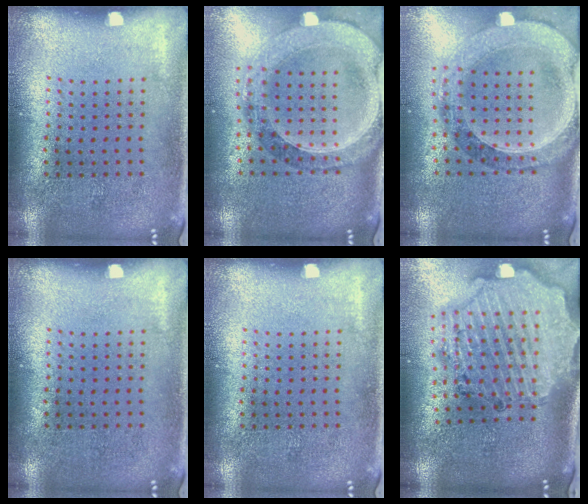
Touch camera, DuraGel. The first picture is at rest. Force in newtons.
{"total": 1.6, "press": 1.5, "slide": 0.5}
{"total": 1.6, "press": 1.5, "slide": 0.5}
{"total": 0.0}
{"total": 0.0}
{"total": 2.9, "press": 2.6, "slide": 1.2}